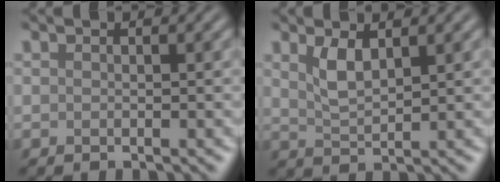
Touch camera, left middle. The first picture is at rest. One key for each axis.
{"total": 2.6, "fx": 1.4, "fy": 1.0, "fz": 1.9, "tx": -0.045, "ty": -0.005, "tz": 0.032}